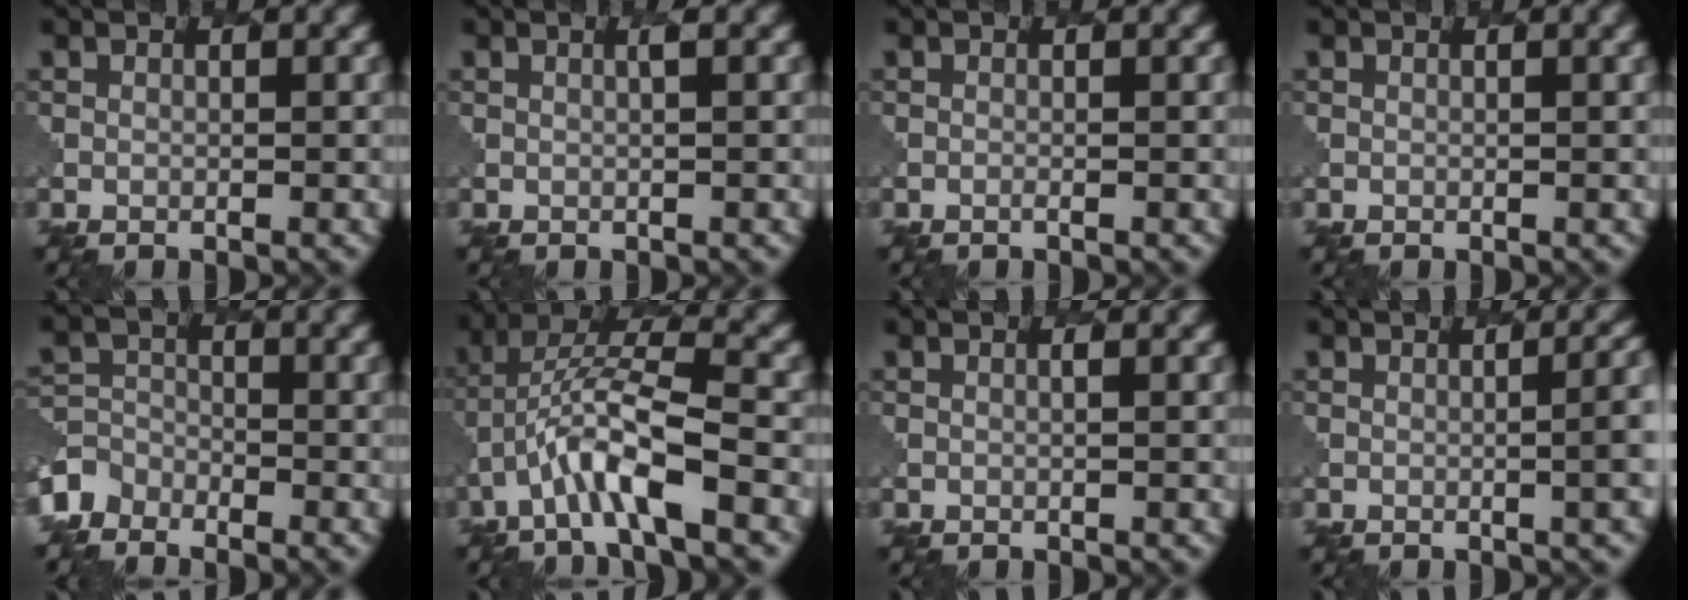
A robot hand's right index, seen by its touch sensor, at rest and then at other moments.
{"total": 1.0, "force": [0.4, 0.2, 0.9], "torque": [-0.007, 0.004, 0.005]}
{"total": 0.0}
{"total": 1.0, "force": [0.3, 0.4, 0.9], "torque": [-0.007, -0.001, 0.000]}
{"total": 3.6, "force": [-3.1, 1.8, 0.1], "torque": [0.000, -0.006, -0.070]}
{"total": 6.9, "force": [-3.0, 1.6, 6.0], "torque": [-0.113, 0.013, -0.060]}
{"total": 0.5, "force": [0.1, 0.1, 0.5], "torque": [-0.002, 0.005, 0.001]}
{"total": 4.6, "force": [-0.3, 1.6, 4.3], "torque": [-0.023, 0.010, -0.005]}